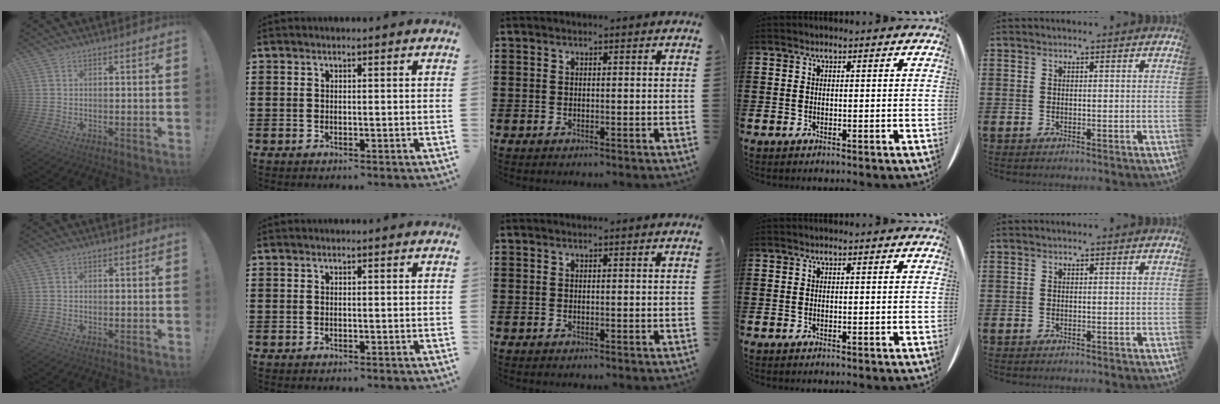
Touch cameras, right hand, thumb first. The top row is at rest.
{}